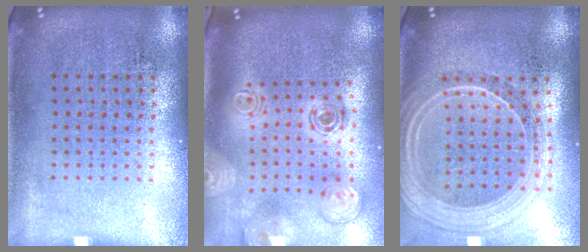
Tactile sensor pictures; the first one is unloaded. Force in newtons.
{"total": 2.1, "press": 1.7, "slide": 1.3}
{"total": 2.3, "press": 2.0, "slide": 1.2}